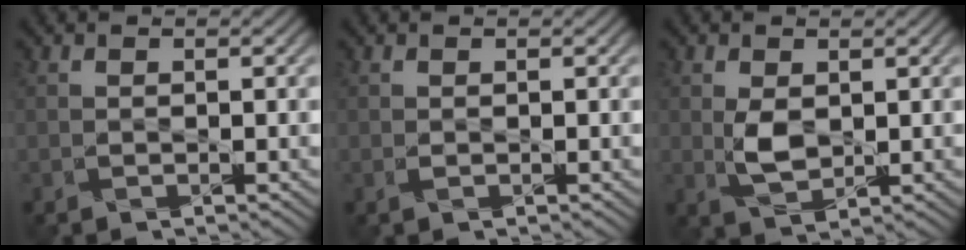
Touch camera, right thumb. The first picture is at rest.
{"total": 0.0}
{"total": 2.8, "force": [0.4, 1.6, 2.3], "torque": [-0.052, -0.004, 0.011]}